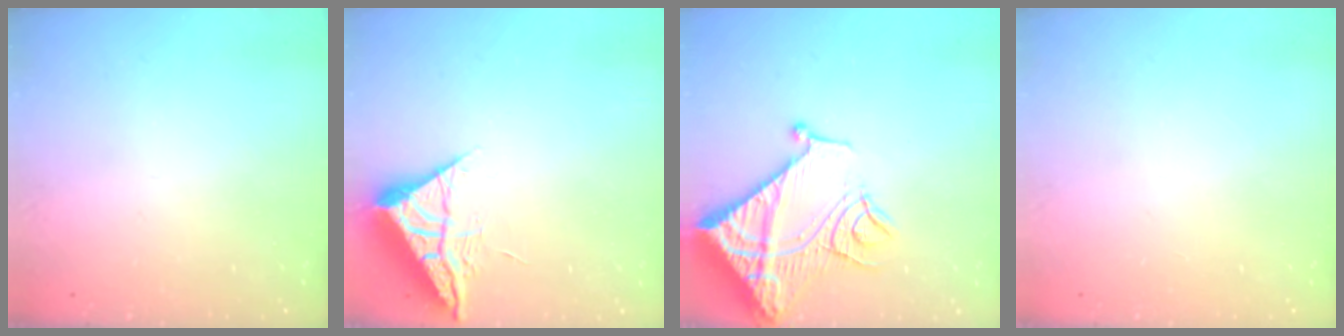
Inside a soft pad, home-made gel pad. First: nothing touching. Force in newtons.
{"total": 6.4, "press": 6.4, "slide": 0.2}
{"total": 19.7, "press": 19.6, "slide": 2.1}
{"total": 0.0}